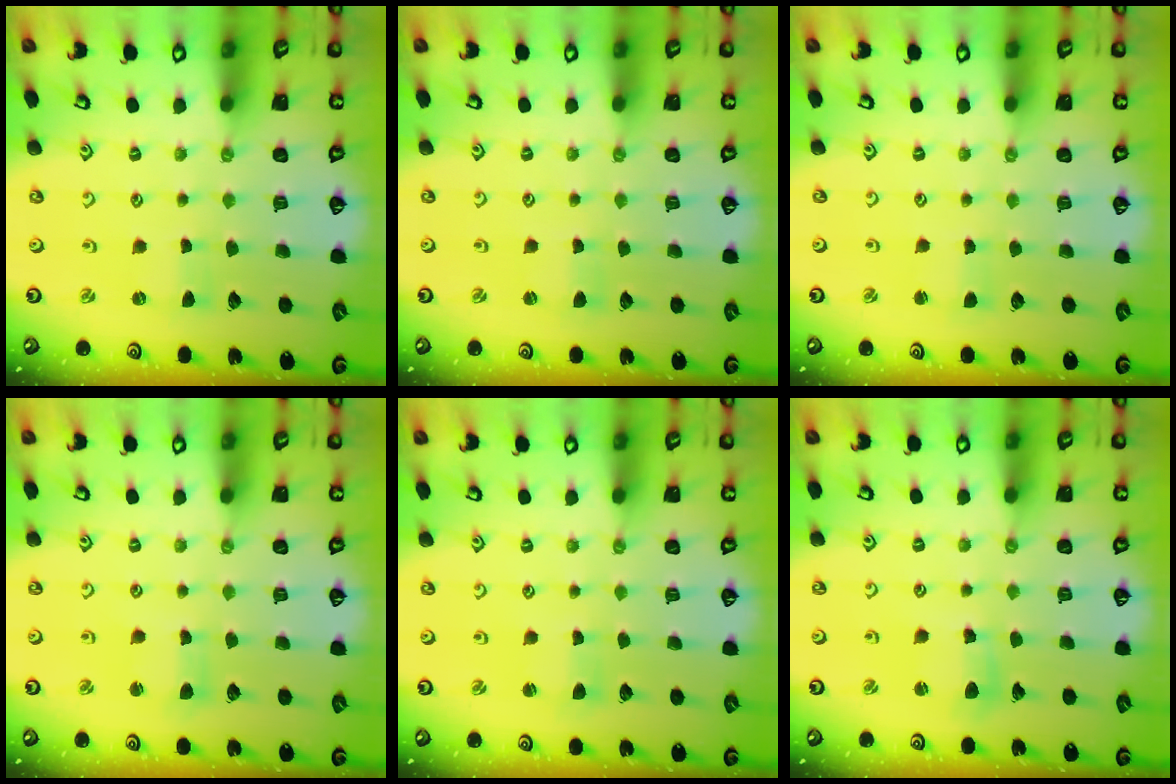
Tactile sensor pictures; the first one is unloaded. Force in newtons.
{"total": 0.9, "press": 0.8, "slide": 0.1}
{"total": 1.7, "press": 1.7, "slide": 0.2}
{"total": 3.2, "press": 3.2, "slide": 0.3}
{"total": 1.2, "press": 1.1, "slide": 0.2}
{"total": 5.4, "press": 5.4, "slide": 0.7}